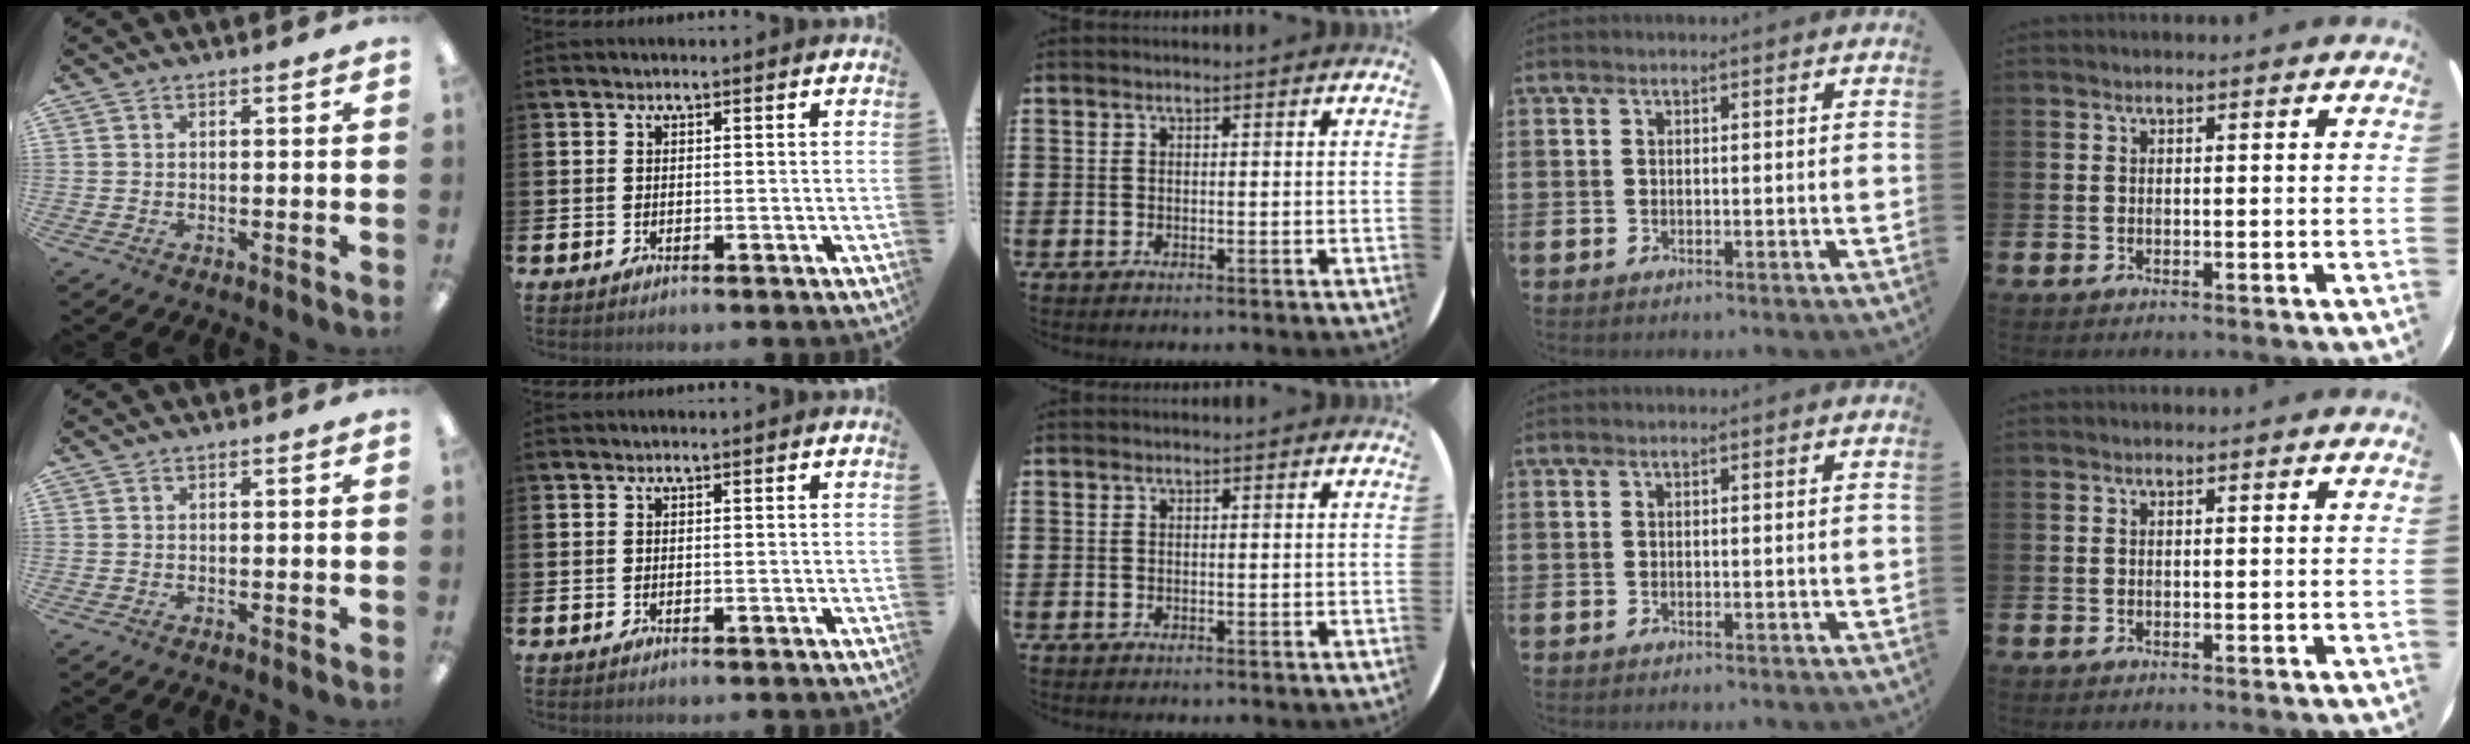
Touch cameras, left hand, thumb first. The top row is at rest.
{}